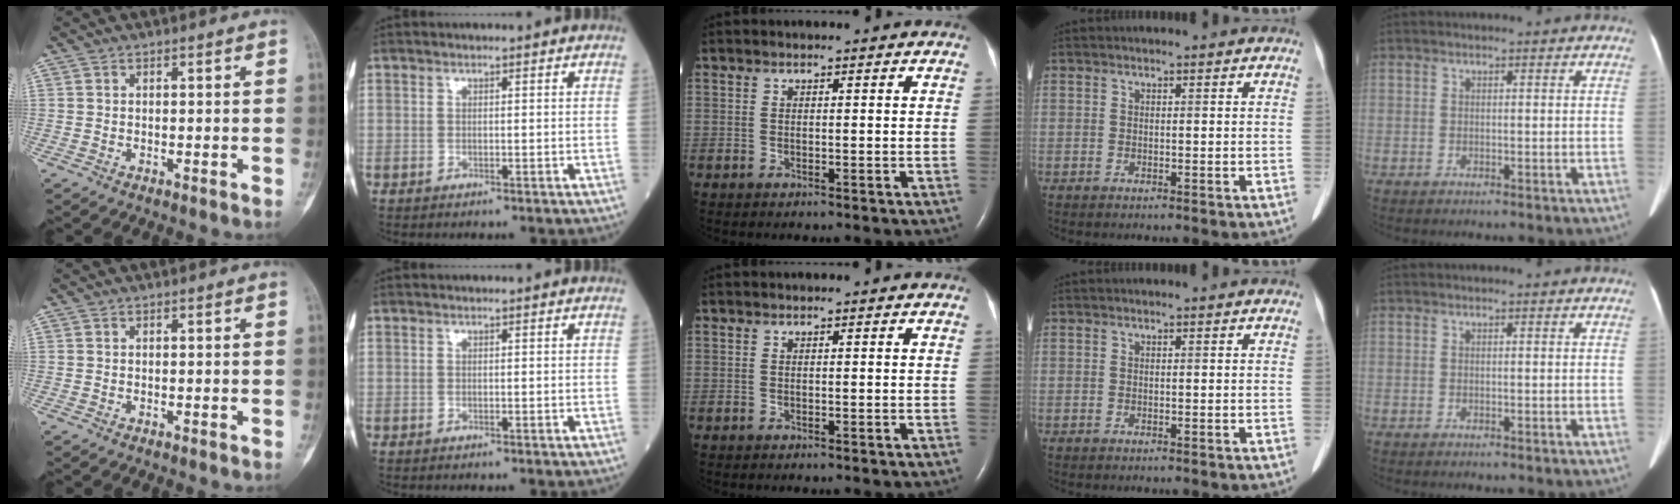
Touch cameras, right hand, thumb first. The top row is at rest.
{}